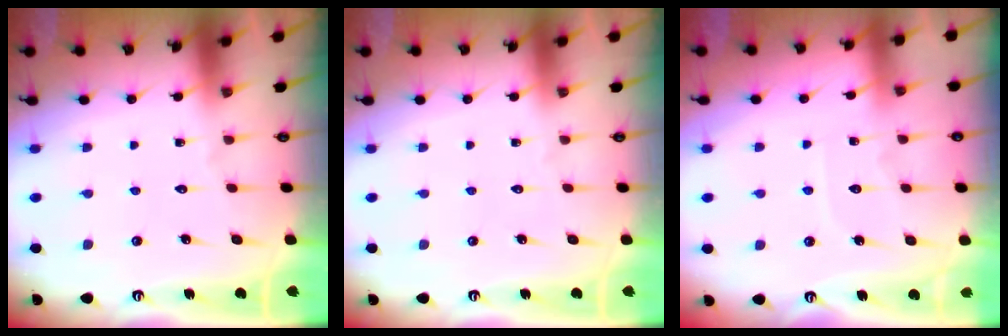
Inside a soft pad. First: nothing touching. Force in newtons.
{"total": 0.0}
{"total": 5.6, "press": 5.6, "slide": 0.5}